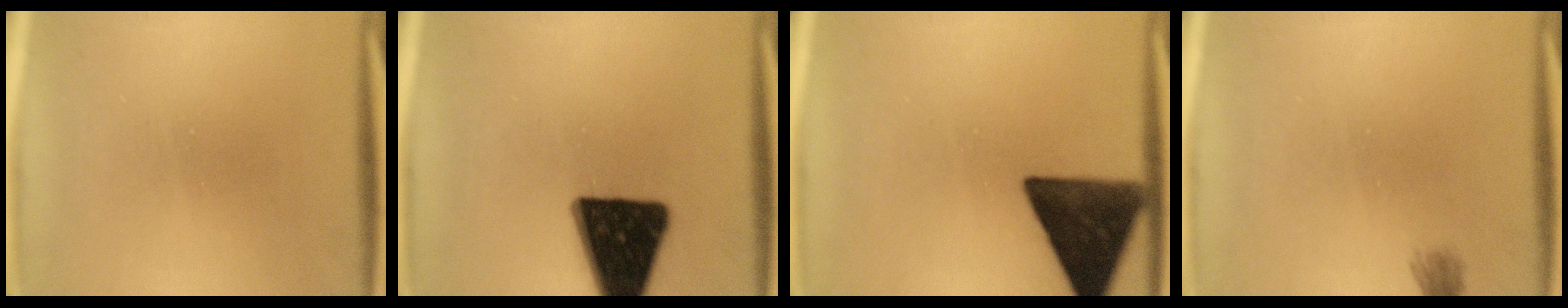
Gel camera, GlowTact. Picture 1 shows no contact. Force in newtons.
{"total": 18.5}
{"total": 15.1}
{"total": 1.9}